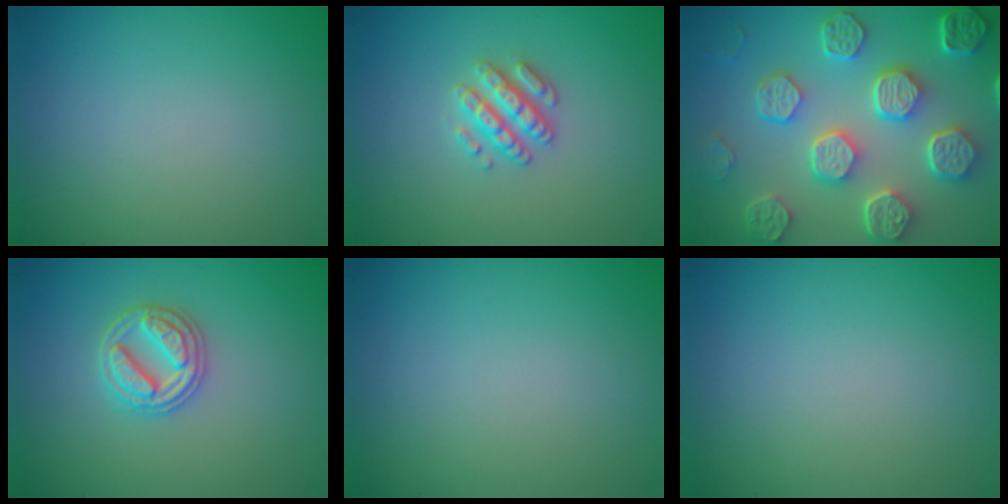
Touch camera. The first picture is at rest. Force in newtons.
{"total": 2.8, "press": 2.6, "slide": 0.9}
{"total": 8.5, "press": 6.5, "slide": 5.5}
{"total": 3.1, "press": 3.1, "slide": 0.4}
{"total": 0.0}
{"total": 0.0}